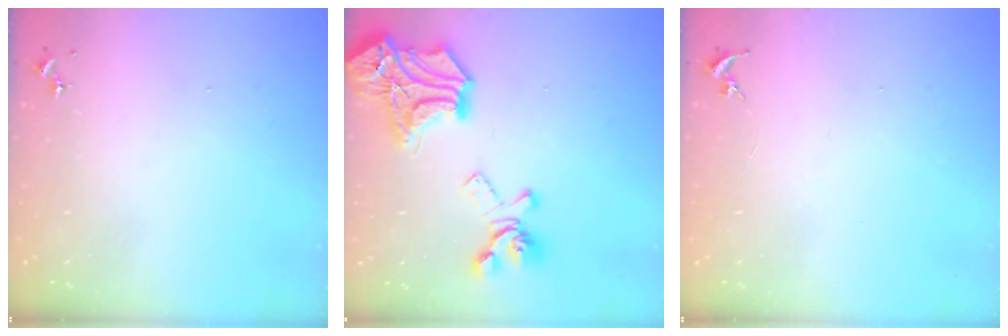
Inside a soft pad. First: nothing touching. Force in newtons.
{"total": 24.6, "press": 24.6, "slide": 0.7}
{"total": 0.0}